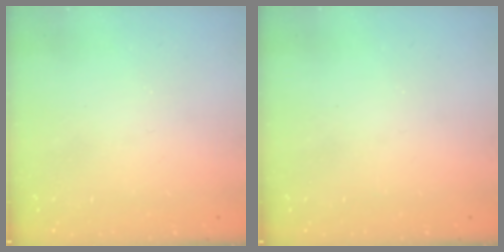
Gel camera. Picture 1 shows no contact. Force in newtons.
{"total": 0.0}